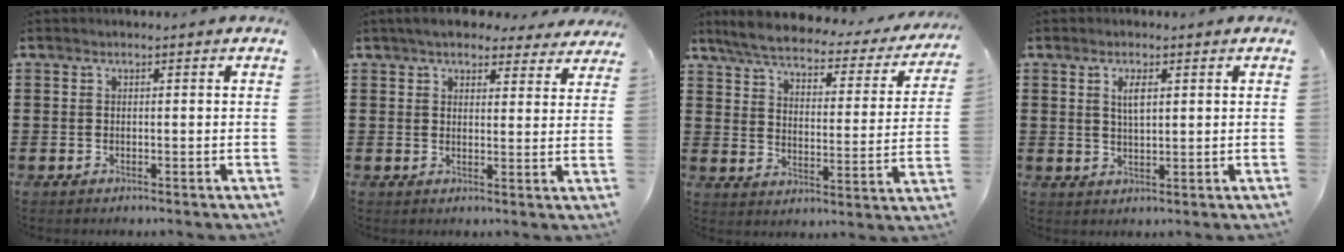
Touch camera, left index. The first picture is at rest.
{"total": 4.9, "force": [4.5, 1.5, 1.3], "torque": [-0.041, -0.006, 0.084]}
{"total": 4.6, "force": [4.2, 0.9, 1.8], "torque": [-0.059, -0.026, 0.066]}
{"total": 3.0, "force": [1.2, 1.1, 2.6], "torque": [-0.055, 0.006, 0.019]}